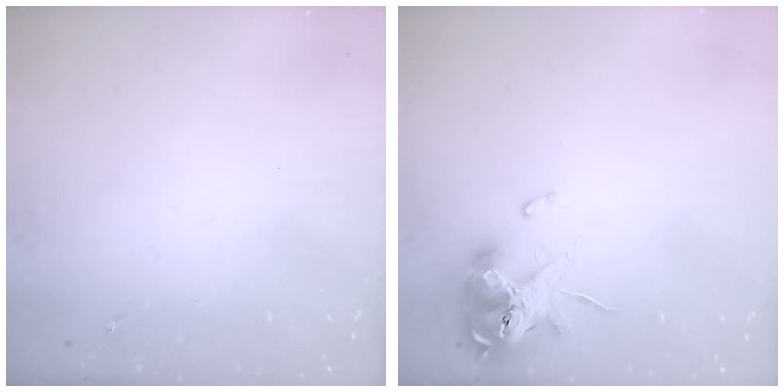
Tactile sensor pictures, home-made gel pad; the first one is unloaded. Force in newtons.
{"total": 11.4, "press": 11.3, "slide": 1.8}